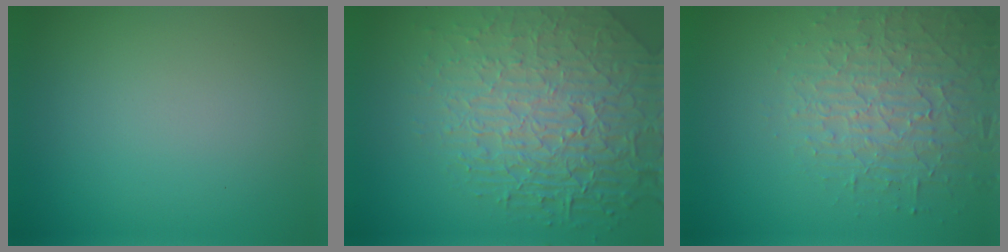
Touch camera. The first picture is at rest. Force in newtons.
{"total": 8.7, "press": 5.9, "slide": 6.4}
{"total": 4.1, "press": 3.9, "slide": 1.4}